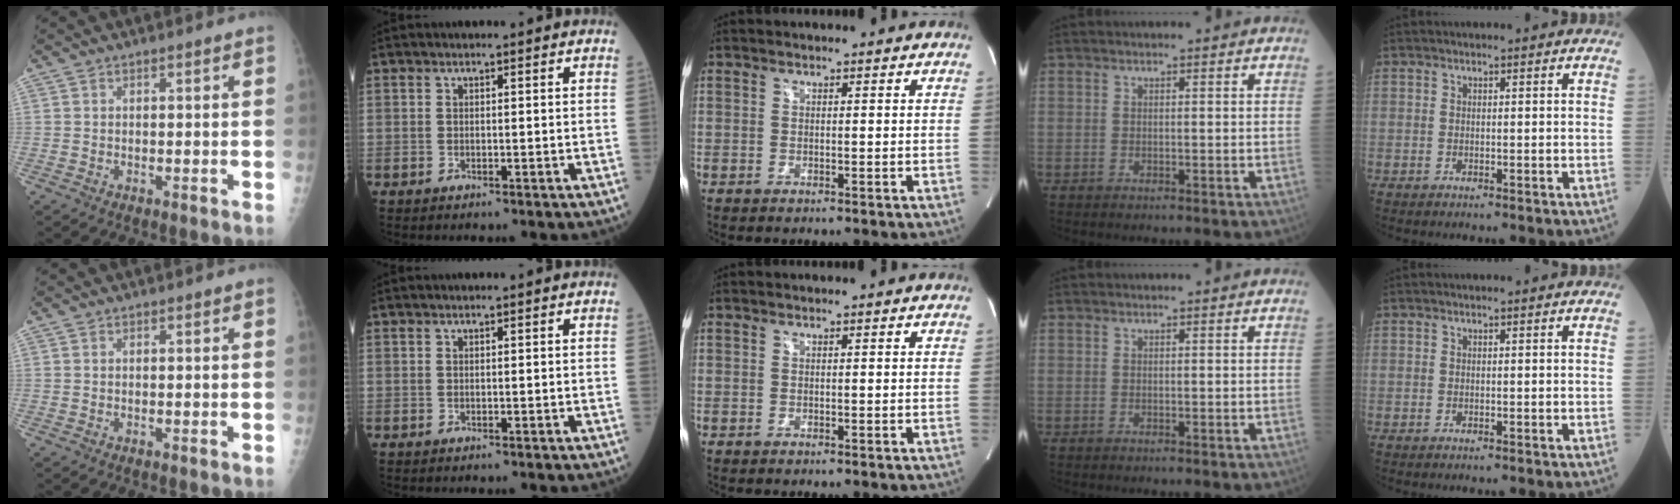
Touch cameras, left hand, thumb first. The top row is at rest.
{}